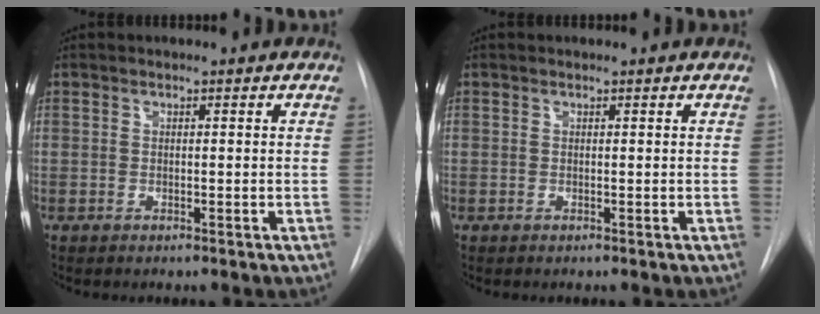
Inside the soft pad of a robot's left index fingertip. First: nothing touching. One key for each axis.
{"total": 0.9, "fx": 0.9, "fy": 0.0, "fz": 0.1, "tx": -0.006, "ty": 0.011, "tz": 0.012}